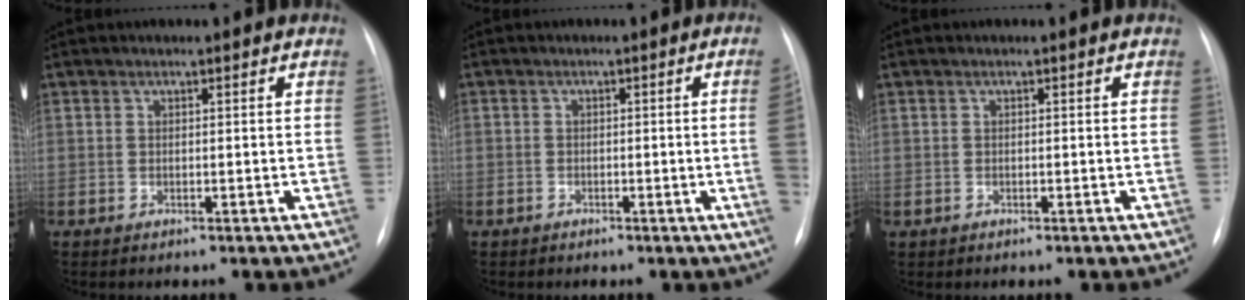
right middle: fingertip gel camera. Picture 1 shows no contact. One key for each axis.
{"total": 3.2, "fx": -0.8, "fy": -0.3, "fz": 3.1, "tx": -0.040, "ty": 0.000, "tz": -0.014}
{"total": 0.0}